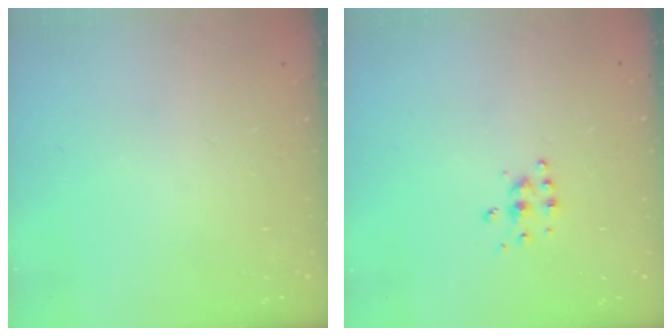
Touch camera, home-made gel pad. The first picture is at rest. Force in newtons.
{"total": 5.4, "press": 5.4, "slide": 0.6}